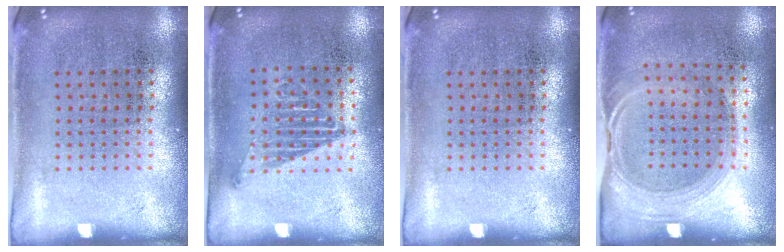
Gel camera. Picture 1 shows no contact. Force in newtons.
{"total": 1.1, "press": 1.0, "slide": 0.4}
{"total": 0.0}
{"total": 1.5, "press": 1.3, "slide": 0.7}